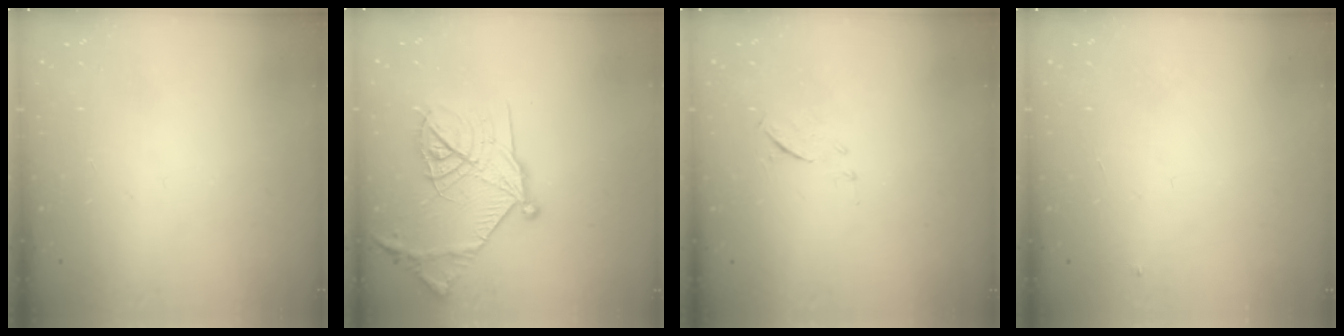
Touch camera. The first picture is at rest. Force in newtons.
{"total": 18.5, "press": 18.4, "slide": 1.6}
{"total": 6.3, "press": 6.2, "slide": 0.6}
{"total": 3.0, "press": 2.9, "slide": 0.4}